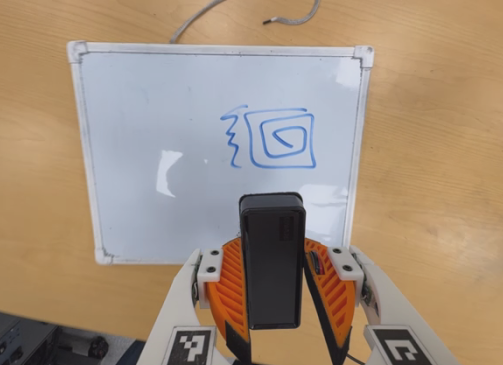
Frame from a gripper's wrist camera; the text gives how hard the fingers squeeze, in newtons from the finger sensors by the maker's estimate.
{"total": 4.5, "left": 4.4, "right": 4.5}